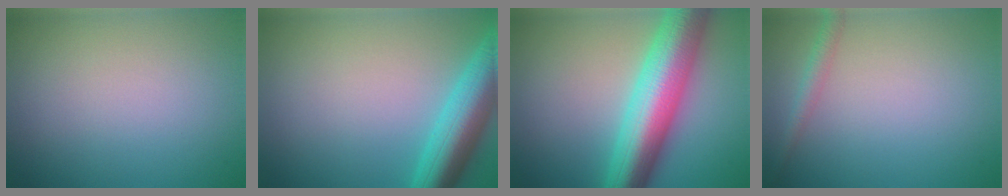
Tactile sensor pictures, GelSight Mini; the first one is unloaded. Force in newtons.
{"total": 6.7, "press": 6.7, "slide": 0.3}
{"total": 10.3, "press": 10.3, "slide": 0.2}
{"total": 1.6, "press": 1.6, "slide": 0.1}